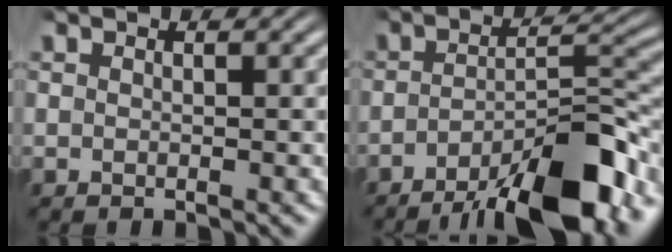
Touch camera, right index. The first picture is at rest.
{"total": 10.8, "force": [-7.6, 2.7, 7.2], "torque": [-0.090, -0.006, -0.110]}